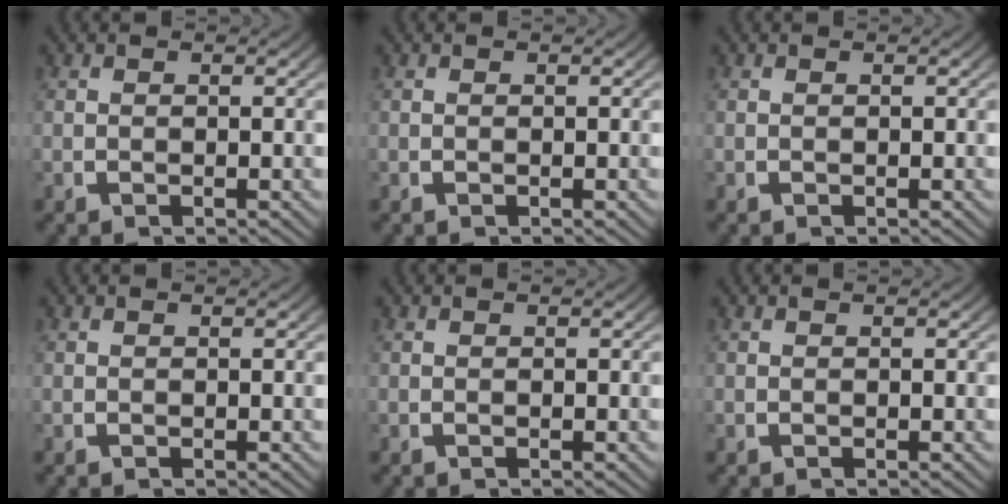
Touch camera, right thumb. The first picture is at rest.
{"total": 0.0}
{"total": 0.0}
{"total": 0.0}
{"total": 0.0}
{"total": 0.0}